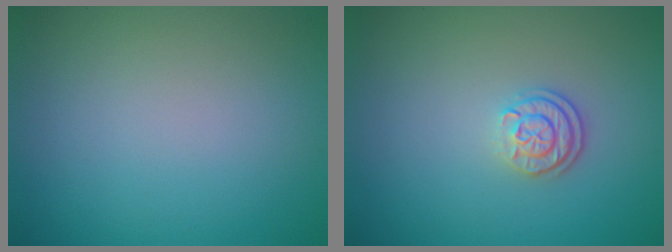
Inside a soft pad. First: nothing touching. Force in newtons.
{"total": 2.5, "press": 2.0, "slide": 1.5}